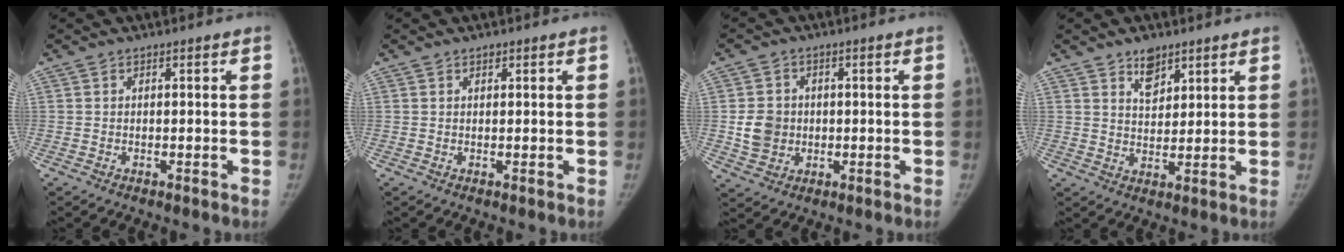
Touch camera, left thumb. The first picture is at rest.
{"total": 0.8, "force": [0.5, 0.5, 0.3], "torque": [-0.001, -0.003, 0.007]}
{"total": 6.5, "force": [-0.1, 5.8, 3.0], "torque": [-0.034, 0.002, 0.002]}
{"total": 5.2, "force": [3.6, 2.9, 2.4], "torque": [-0.016, -0.026, 0.063]}